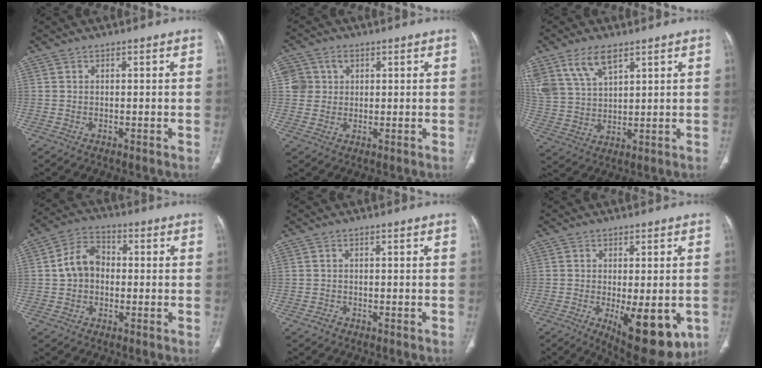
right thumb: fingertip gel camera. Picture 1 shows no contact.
{"total": 5.1, "force": [1.2, 4.8, 1.1], "torque": [0.000, 0.004, 0.023]}
{"total": 10.1, "force": [6.2, 5.0, 6.2], "torque": [-0.117, -0.015, 0.135]}
{"total": 7.7, "force": [-0.1, 6.0, 4.9], "torque": [-0.074, 0.024, -0.014]}
{"total": 1.0, "force": [-0.7, 0.6, 0.2], "torque": [-0.007, 0.002, -0.016]}
{"total": 14.4, "force": [-4.7, 5.7, 12.4], "torque": [-0.141, -0.017, -0.049]}